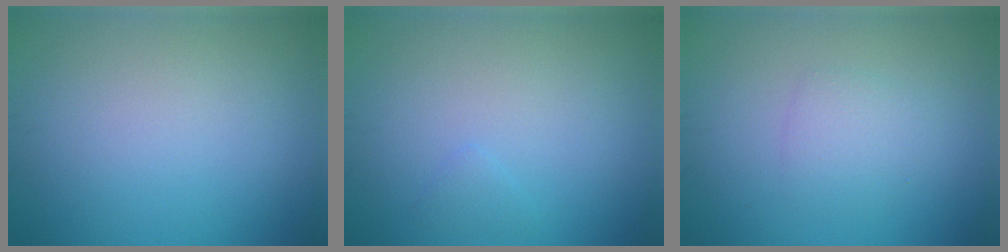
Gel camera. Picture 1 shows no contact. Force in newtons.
{"total": 0.7, "press": 0.7, "slide": 0.0}
{"total": 1.8, "press": 1.8, "slide": 0.2}